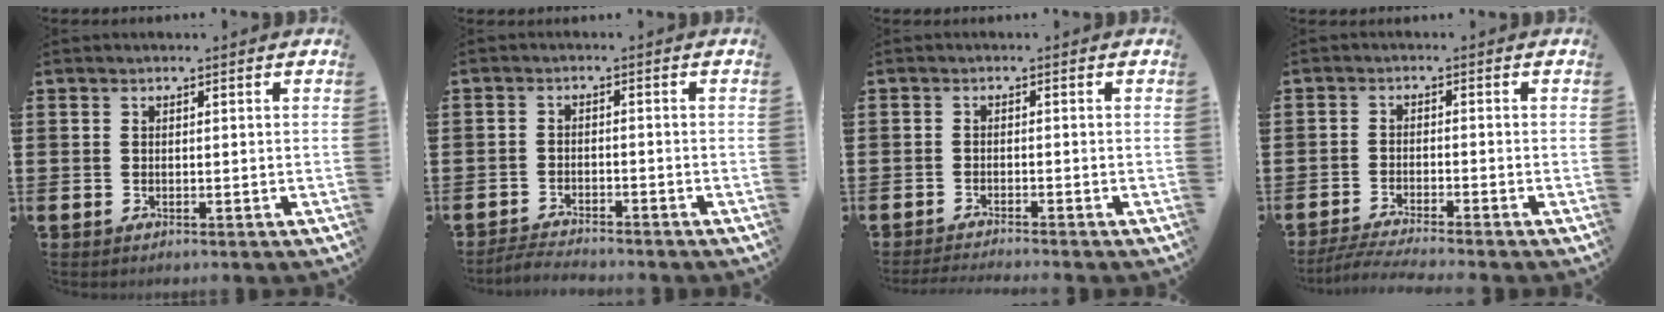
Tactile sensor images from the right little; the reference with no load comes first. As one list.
[{"total": 2.3, "force": [-2.3, 0.0, 0.2], "torque": [-0.006, 0.003, -0.049]}, {"total": 1.2, "force": [-1.2, -0.2, 0.2], "torque": [-0.003, -0.001, -0.023]}, {"total": 3.0, "force": [-2.6, -0.2, 1.5], "torque": [-0.022, -0.003, -0.048]}]